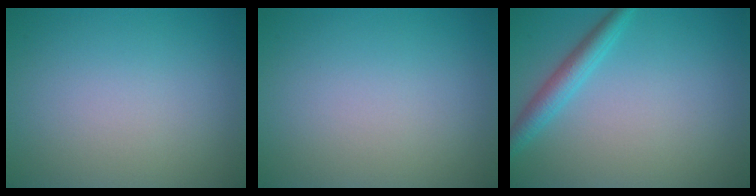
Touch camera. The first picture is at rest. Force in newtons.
{"total": 0.0}
{"total": 2.6, "press": 2.6, "slide": 0.2}